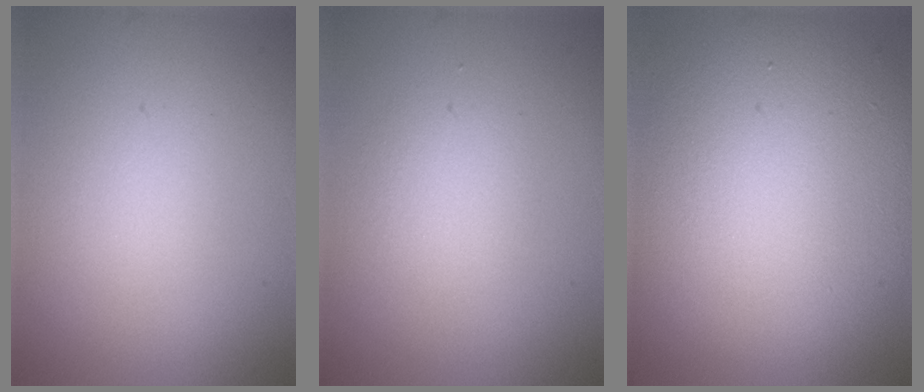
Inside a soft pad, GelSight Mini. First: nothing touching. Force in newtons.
{"total": 1.4, "press": 1.4, "slide": 0.1}
{"total": 13.4, "press": 13.4, "slide": 0.9}